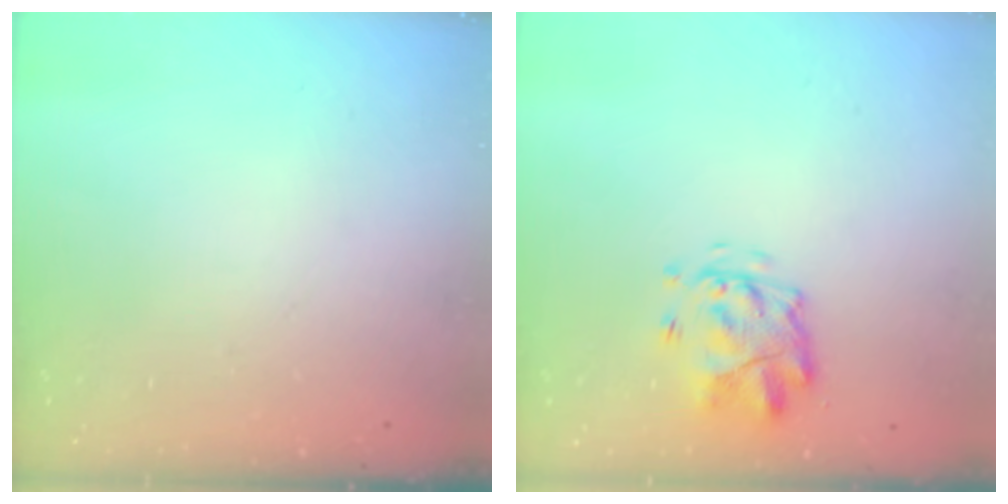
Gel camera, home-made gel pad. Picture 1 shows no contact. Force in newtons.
{"total": 3.9, "press": 3.5, "slide": 1.8}